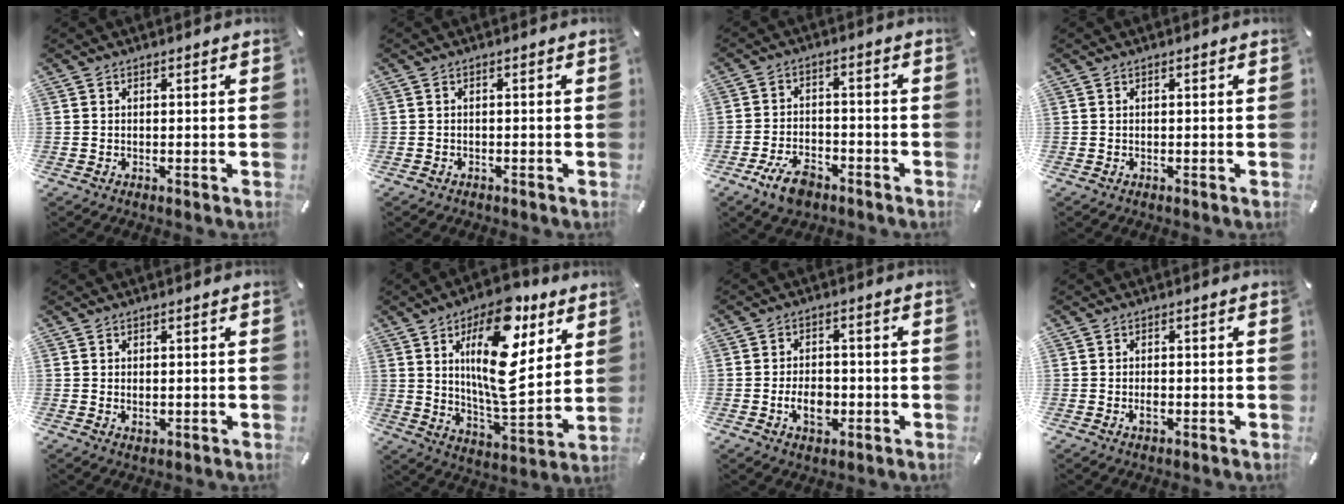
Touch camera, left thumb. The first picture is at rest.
{"total": 0.9, "force": [-0.8, 0.5, 0.2], "torque": [-0.005, 0.003, -0.017]}
{"total": 8.0, "force": [-4.8, 4.3, 4.6], "torque": [-0.092, 0.021, -0.087]}
{"total": 0.0}
{"total": 1.2, "force": [0.1, 0.9, 0.8], "torque": [-0.009, 0.000, 0.000]}
{"total": 20.1, "force": [7.6, 8.8, 16.4], "torque": [-0.294, -0.036, 0.115]}
{"total": 6.5, "force": [-1.8, 4.5, 4.4], "torque": [-0.086, 0.001, -0.033]}
{"total": 1.6, "force": [-0.5, 0.9, 1.2], "torque": [-0.024, 0.001, -0.010]}